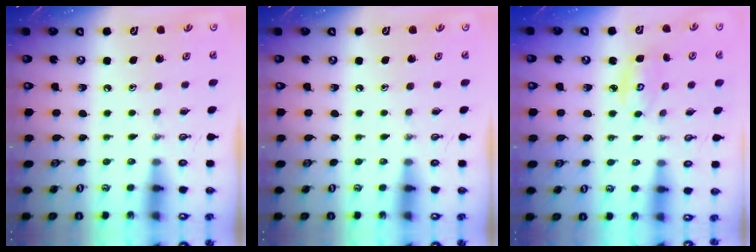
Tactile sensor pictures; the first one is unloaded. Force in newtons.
{"total": 0.0}
{"total": 4.4, "press": 4.4, "slide": 0.3}